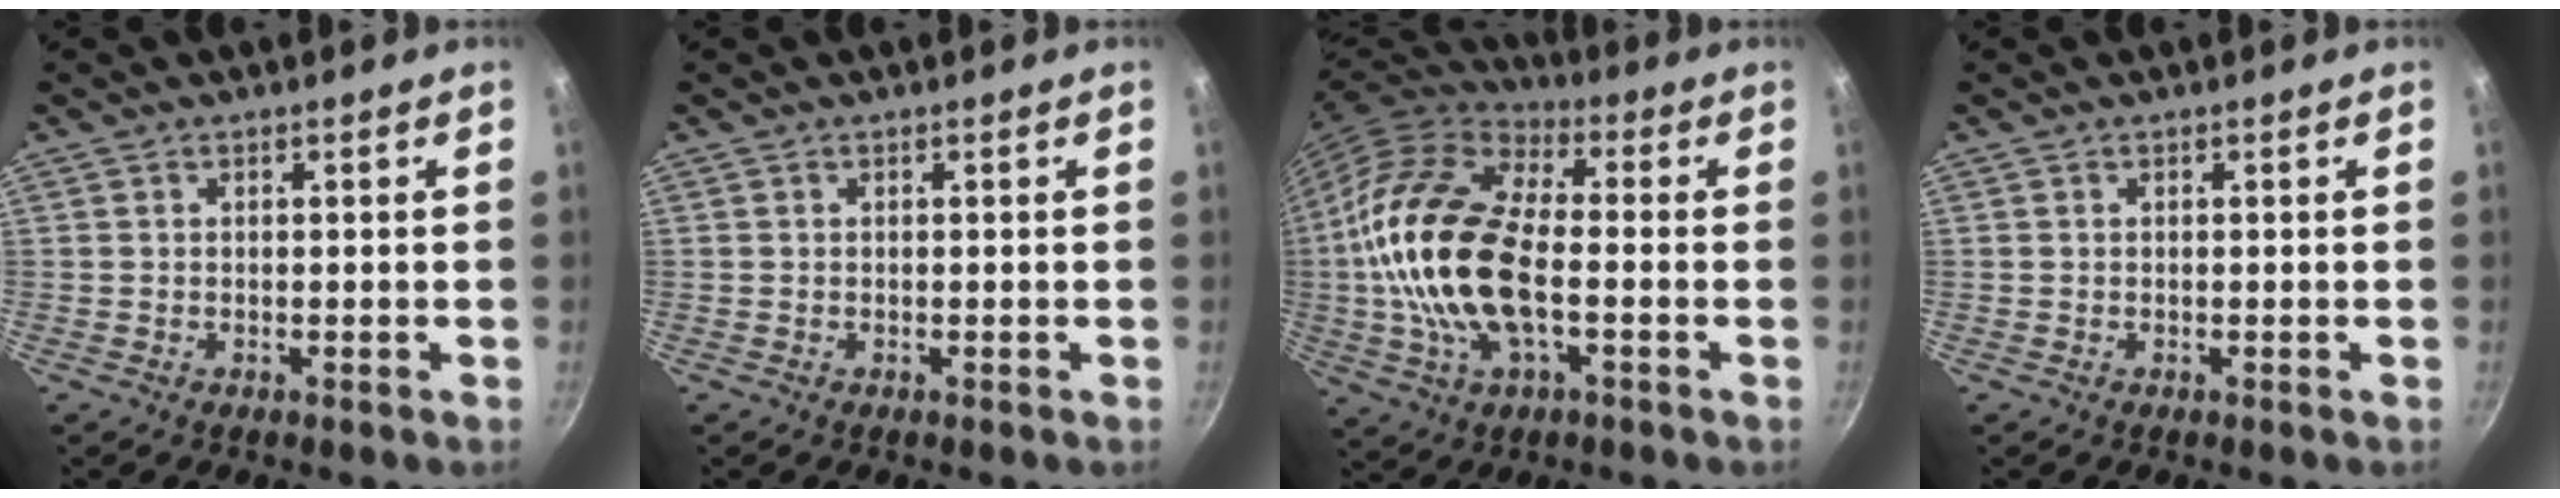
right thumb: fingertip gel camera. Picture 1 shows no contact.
{"total": 0.0}
{"total": 20.9, "force": [-1.8, 10.5, 17.9], "torque": [-0.344, 0.029, -0.046]}
{"total": 0.0}